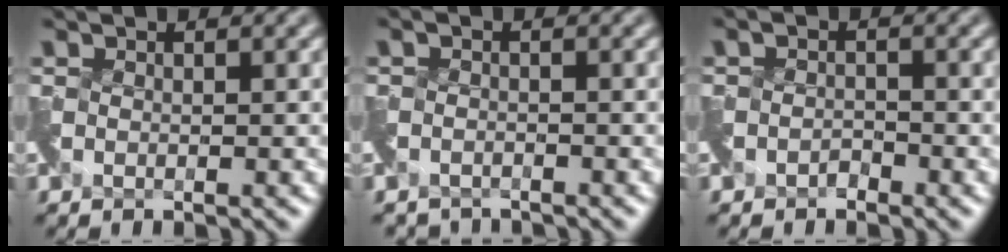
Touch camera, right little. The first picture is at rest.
{"total": 2.3, "force": [-2.2, 0.6, -0.4], "torque": [0.010, -0.019, -0.046]}
{"total": 1.3, "force": [-1.2, 0.4, -0.3], "torque": [0.006, -0.004, -0.023]}